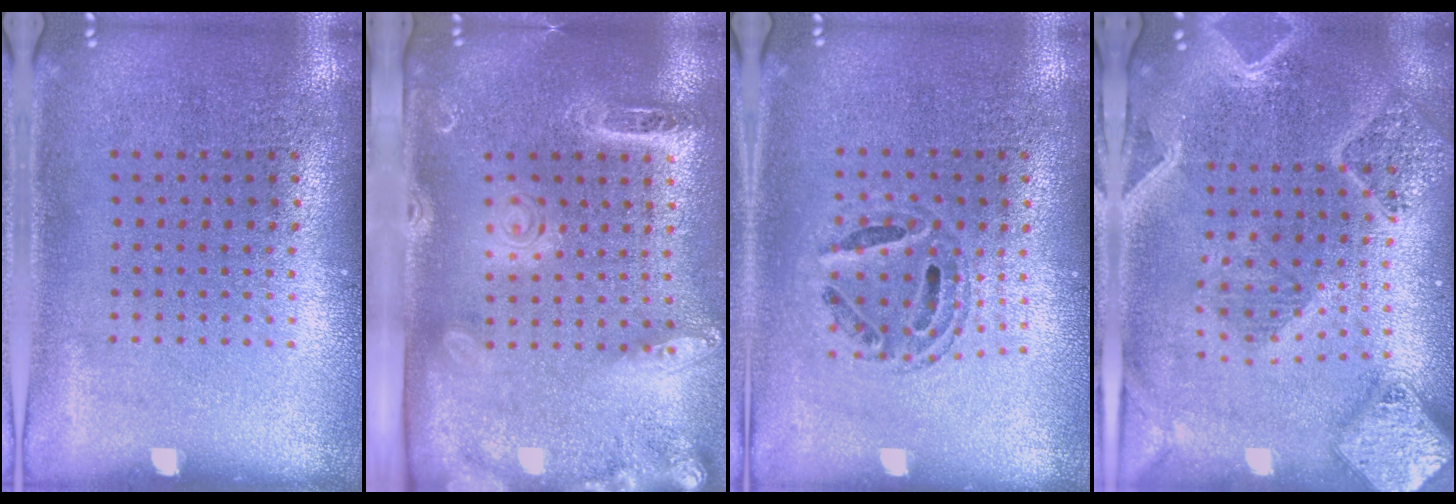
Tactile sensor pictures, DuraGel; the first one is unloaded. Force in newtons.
{"total": 2.6, "press": 2.0, "slide": 1.7}
{"total": 0.8, "press": 0.7, "slide": 0.2}
{"total": 3.0, "press": 2.6, "slide": 1.5}